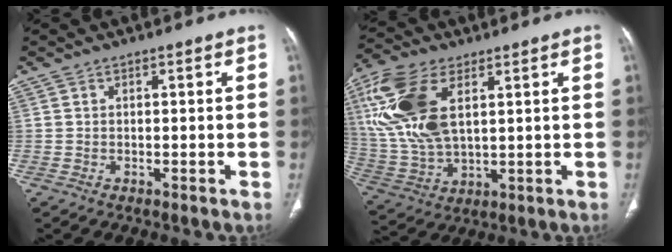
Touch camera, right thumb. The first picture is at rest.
{"total": 18.3, "force": [5.6, 9.6, 14.4], "torque": [-0.316, -0.009, 0.115]}